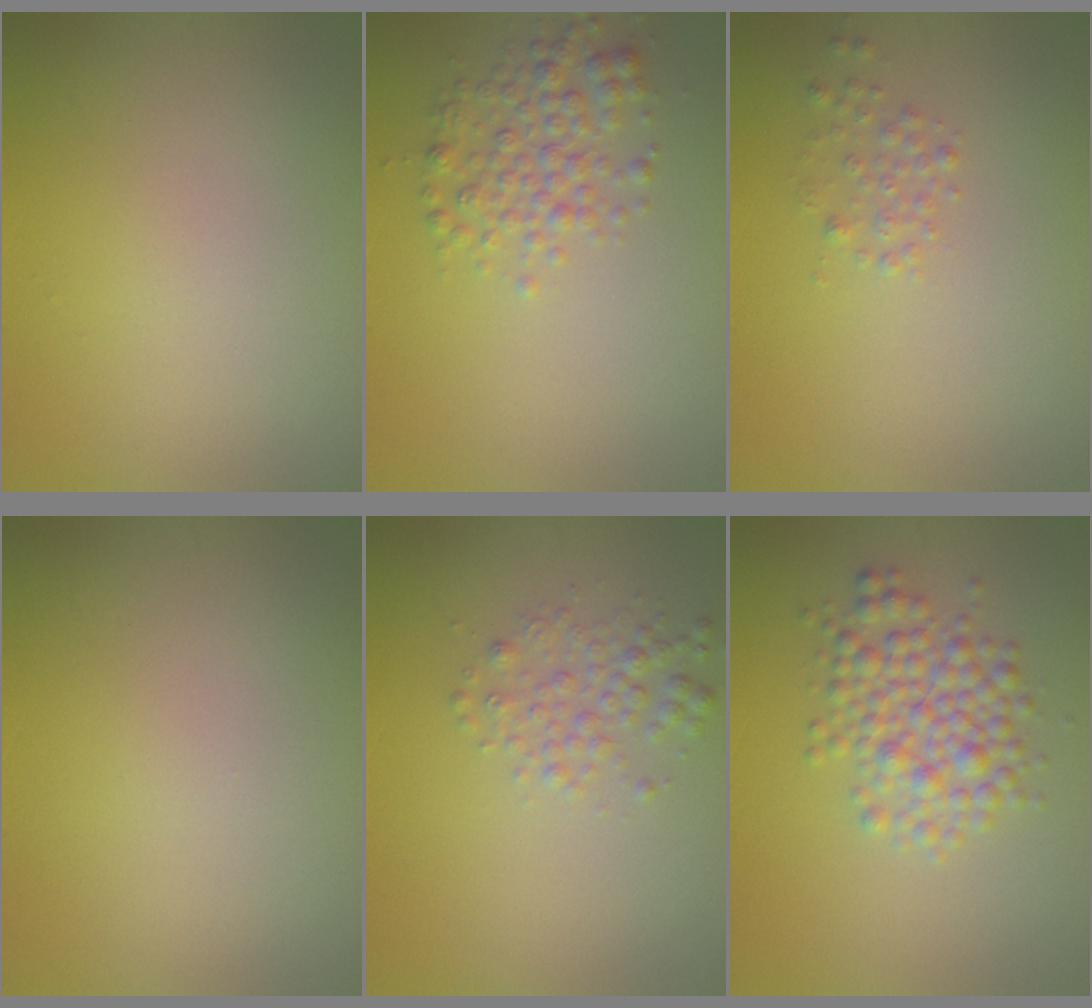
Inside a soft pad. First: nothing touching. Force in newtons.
{"total": 2.9, "press": 2.9, "slide": 0.1}
{"total": 1.1, "press": 1.1, "slide": 0.0}
{"total": 0.0}
{"total": 2.1, "press": 2.1, "slide": 0.1}
{"total": 4.2, "press": 4.2, "slide": 0.1}